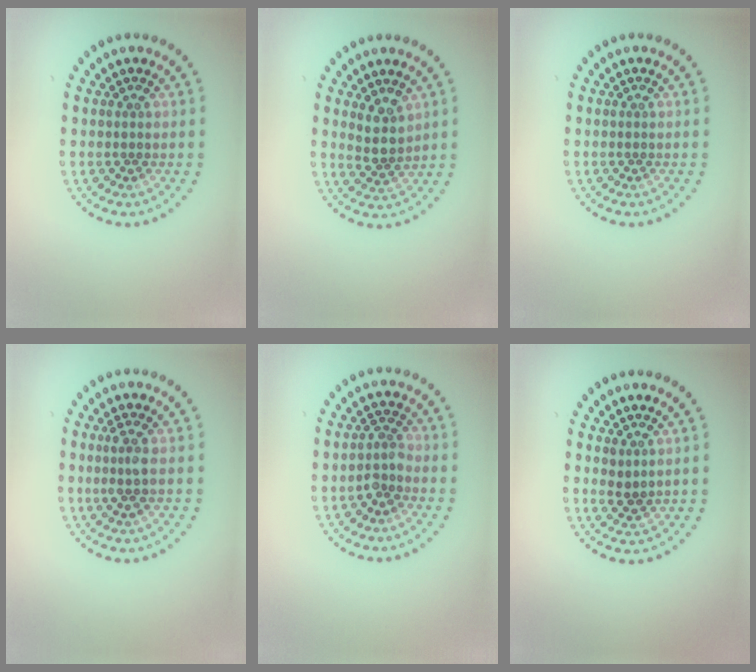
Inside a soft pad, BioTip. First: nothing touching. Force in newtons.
{"total": 2.5, "press": 2.0, "slide": 1.4}
{"total": 0.0}
{"total": 1.5, "press": 1.2, "slide": 0.9}
{"total": 1.8, "press": 1.4, "slide": 1.2}
{"total": 1.1, "press": 1.0, "slide": 0.6}